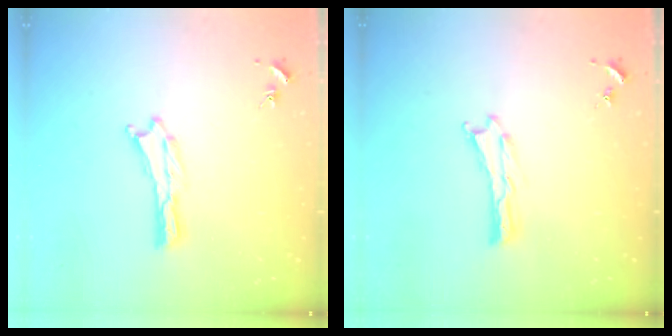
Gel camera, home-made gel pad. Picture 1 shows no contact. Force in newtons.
{"total": 0.0}